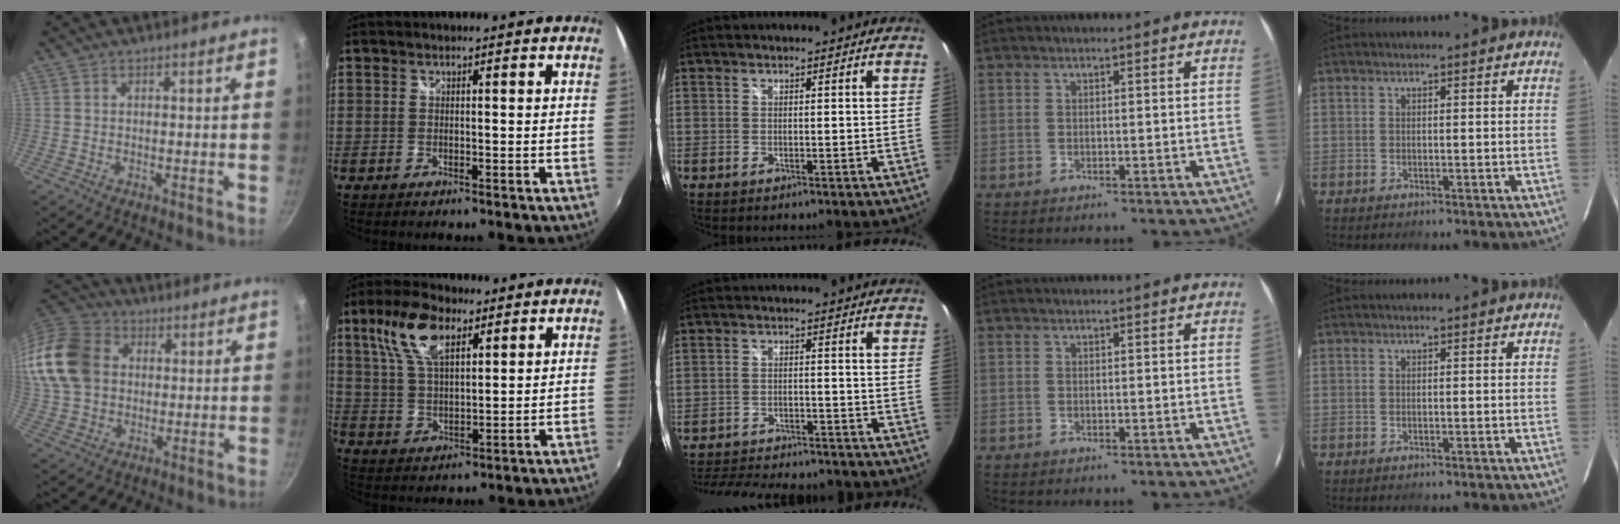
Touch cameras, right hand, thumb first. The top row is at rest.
{"thumb": {"total": 19.9, "force": [3.1, 16.0, 11.3], "torque": [-0.241, 0.028, 0.051]}, "index": {"total": 11.0, "force": [5.8, 4.8, 8.0], "torque": [-0.160, 0.021, 0.113]}, "middle": {"total": 18.5, "force": [-16.0, 5.5, 7.5], "torque": [-0.158, -0.010, -0.220]}}